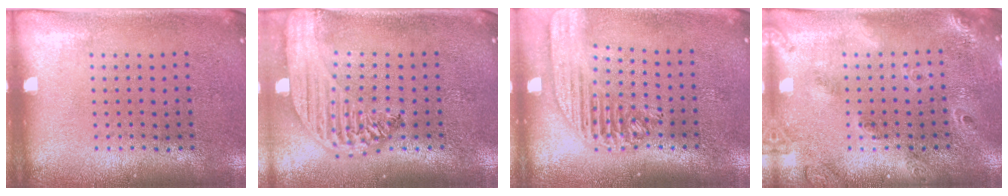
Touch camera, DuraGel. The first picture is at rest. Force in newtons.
{"total": 2.9, "press": 2.3, "slide": 1.8}
{"total": 1.9, "press": 1.7, "slide": 0.9}
{"total": 1.8, "press": 1.7, "slide": 0.8}